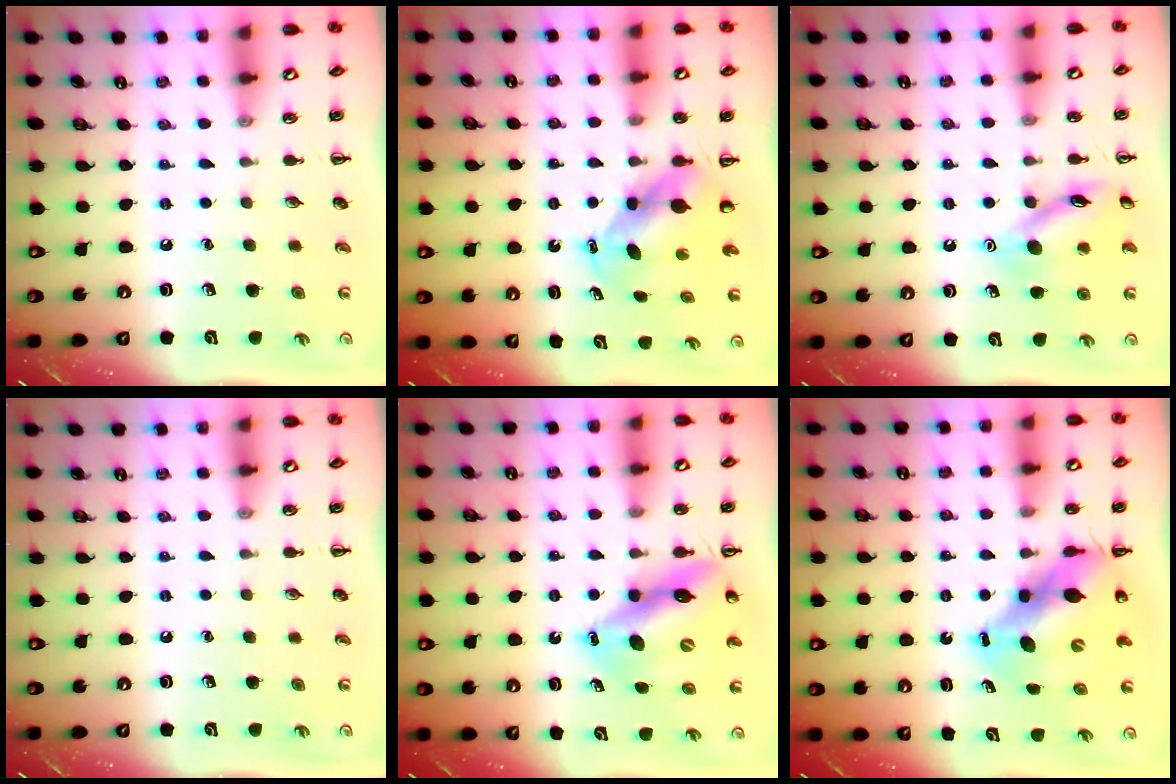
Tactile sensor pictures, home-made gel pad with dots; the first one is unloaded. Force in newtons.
{"total": 5.5, "press": 5.4, "slide": 1.3}
{"total": 12.9, "press": 12.9, "slide": 1.0}
{"total": 0.0}
{"total": 13.8, "press": 13.1, "slide": 4.3}
{"total": 11.1, "press": 10.7, "slide": 3.0}